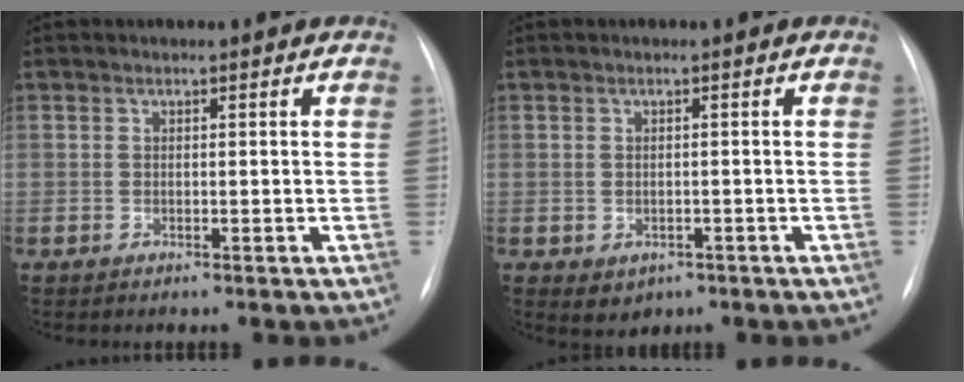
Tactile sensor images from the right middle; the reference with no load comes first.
{"total": 2.6, "force": [-1.1, 2.1, 1.1], "torque": [-0.012, 0.001, -0.003]}